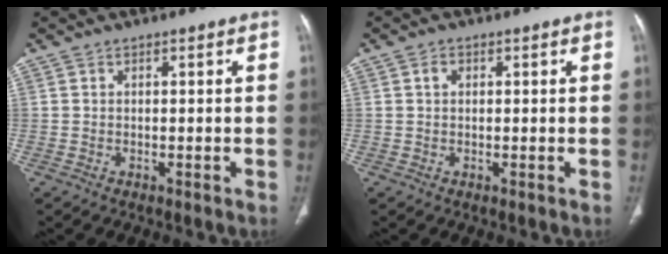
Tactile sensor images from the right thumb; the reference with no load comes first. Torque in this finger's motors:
{"motor_torque": [-0.26, -0.12, 0.18, 0.04, -0.02]}